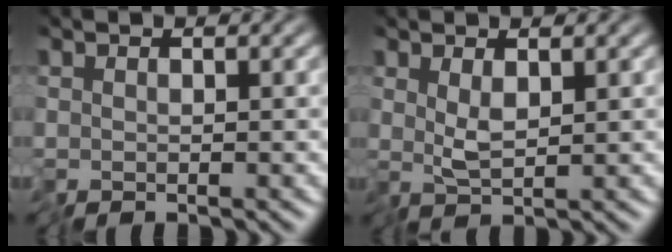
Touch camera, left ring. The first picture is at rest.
{"total": 1.5, "force": [0.6, 0.0, 1.4], "torque": [-0.031, -0.002, 0.014]}